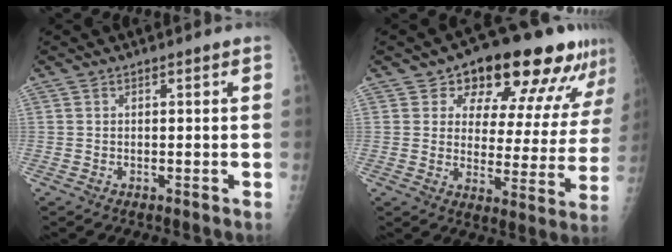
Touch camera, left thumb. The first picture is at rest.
{"total": 18.9, "force": [12.5, 8.8, 11.1], "torque": [-0.102, -0.043, 0.159]}